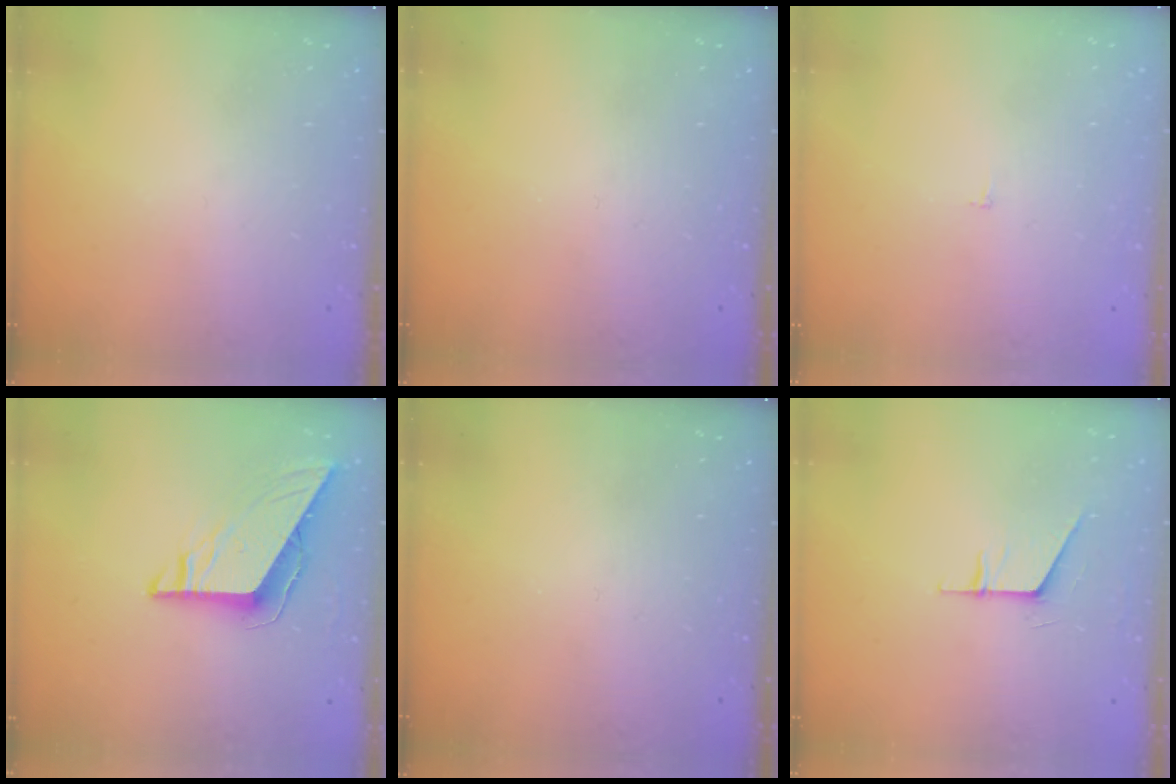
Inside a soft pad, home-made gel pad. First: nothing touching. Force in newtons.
{"total": 0.0}
{"total": 2.3, "press": 2.3, "slide": 0.2}
{"total": 8.1, "press": 8.1, "slide": 0.3}
{"total": 0.0}
{"total": 5.8, "press": 5.8, "slide": 0.6}